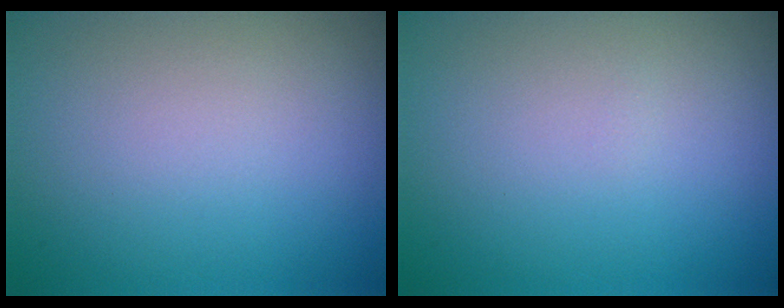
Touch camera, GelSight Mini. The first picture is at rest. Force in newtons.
{"total": 0.0}